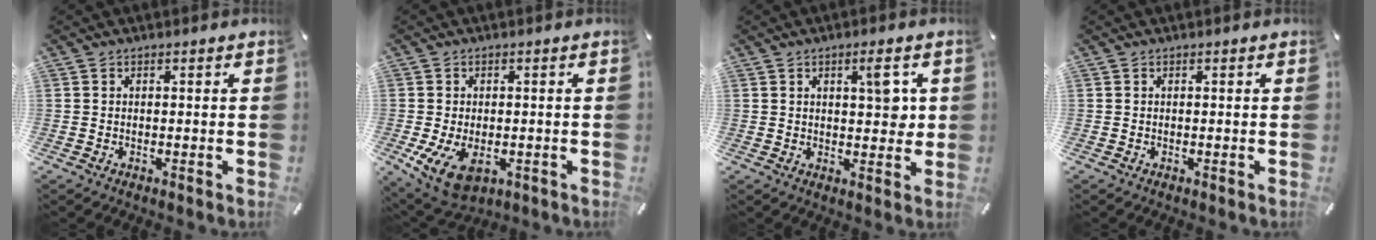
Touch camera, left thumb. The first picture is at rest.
{"total": 7.5, "force": [-2.3, 4.8, 5.2], "torque": [-0.115, -0.004, -0.039]}
{"total": 6.6, "force": [2.1, 2.8, 5.6], "torque": [-0.071, -0.010, 0.027]}
{"total": 0.0}